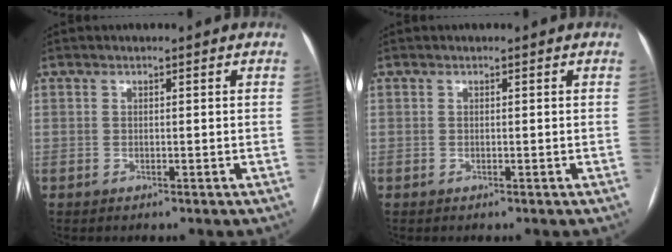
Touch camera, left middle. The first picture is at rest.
{"total": 0.0}